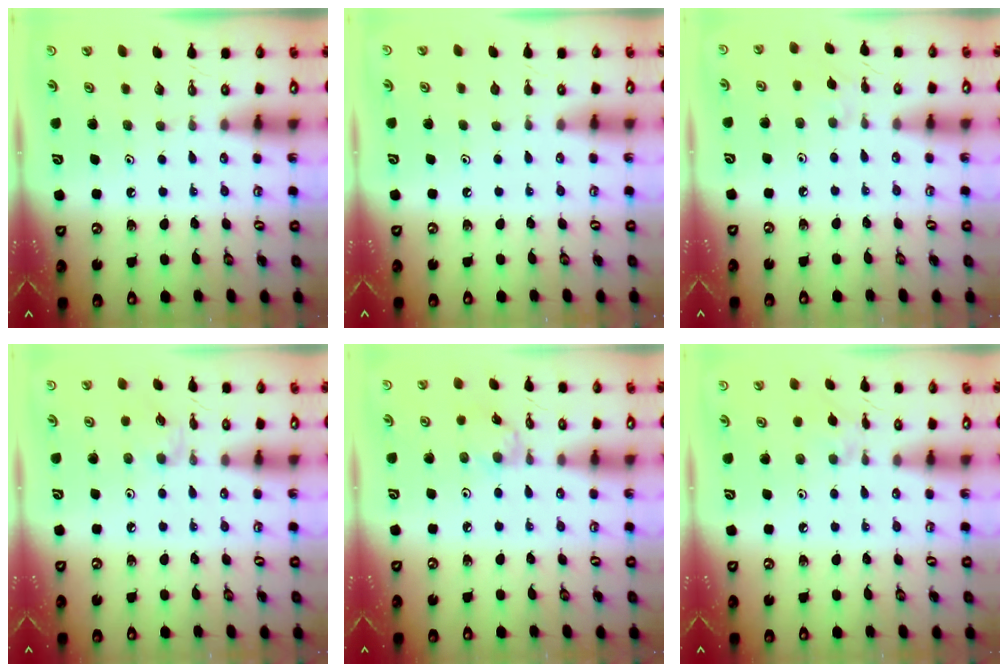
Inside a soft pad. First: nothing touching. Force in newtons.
{"total": 0.8, "press": 0.7, "slide": 0.3}
{"total": 2.4, "press": 2.4, "slide": 0.6}
{"total": 2.0, "press": 1.9, "slide": 0.4}
{"total": 1.0, "press": 1.0, "slide": 0.2}
{"total": 2.3, "press": 2.3, "slide": 0.4}